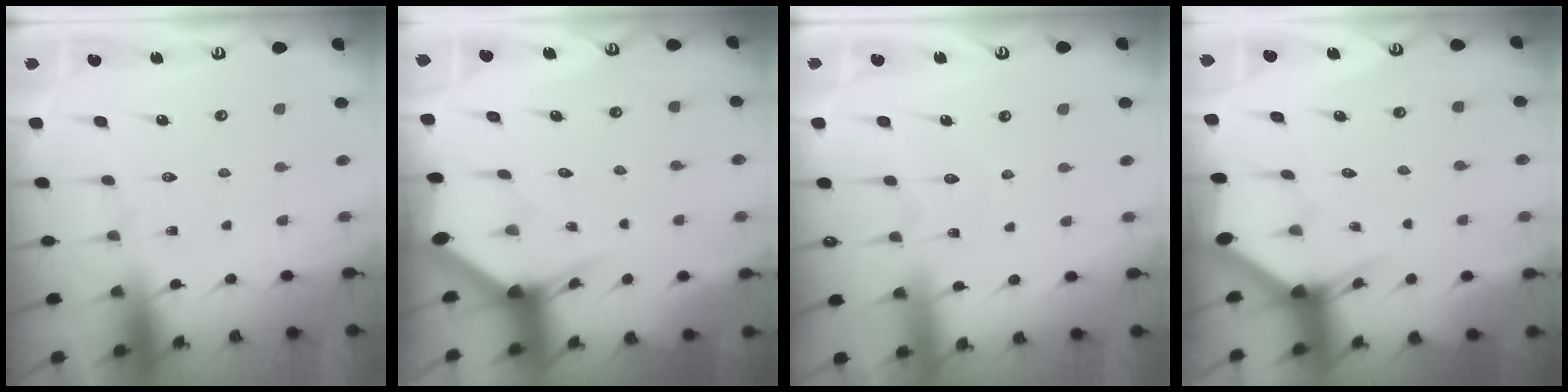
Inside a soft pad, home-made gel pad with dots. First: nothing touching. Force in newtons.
{"total": 3.0, "press": 3.0, "slide": 0.0}
{"total": 3.6, "press": 3.6, "slide": 0.3}
{"total": 3.0, "press": 3.0, "slide": 0.1}